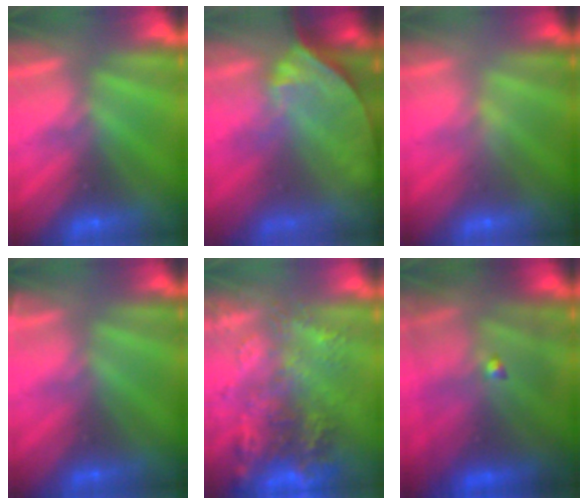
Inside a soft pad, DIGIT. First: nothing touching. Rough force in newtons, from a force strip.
{"total": 11.7}
{"total": 2.1}
{"total": 2.5}
{"total": 6.9}
{"total": 9.2}